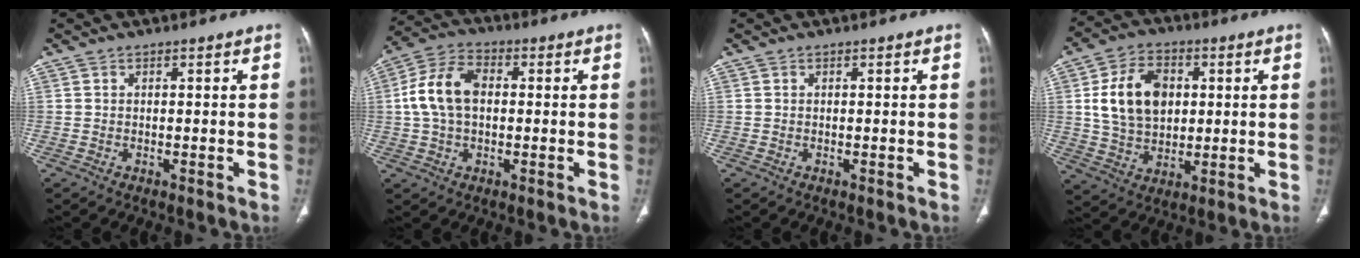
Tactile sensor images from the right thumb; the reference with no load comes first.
{"total": 10.8, "force": [0.7, 7.0, 8.1], "torque": [-0.161, 0.026, 0.009]}
{"total": 0.0}
{"total": 13.8, "force": [2.5, 9.8, 9.4], "torque": [-0.139, 0.000, 0.048]}